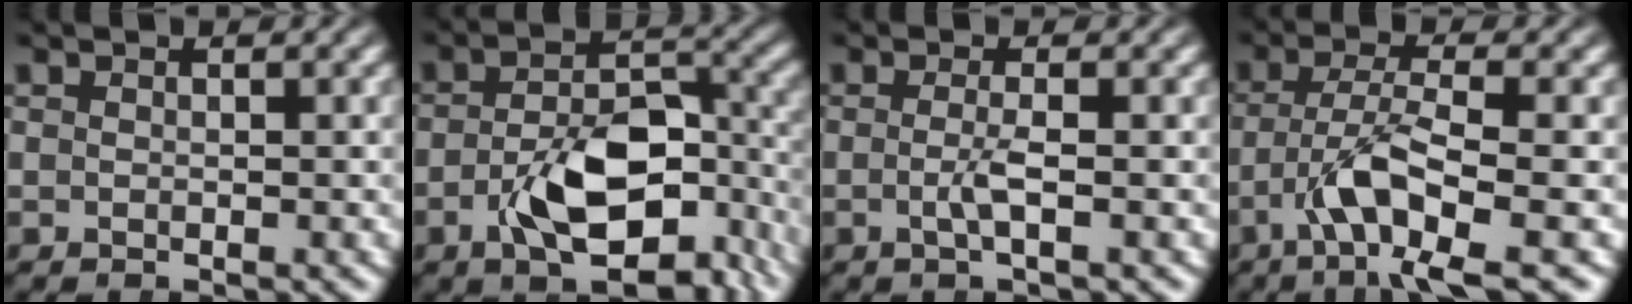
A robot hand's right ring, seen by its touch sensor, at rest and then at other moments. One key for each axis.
{"total": 8.3, "fx": -3.5, "fy": 4.3, "fz": 6.1, "tx": -0.100, "ty": -0.018, "tz": -0.048}
{"total": 1.8, "fx": -0.7, "fy": -0.2, "fz": 1.7, "tx": -0.038, "ty": -0.007, "tz": -0.011}
{"total": 5.8, "fx": -2.1, "fy": 1.5, "fz": 5.2, "tx": -0.098, "ty": -0.019, "tz": -0.026}